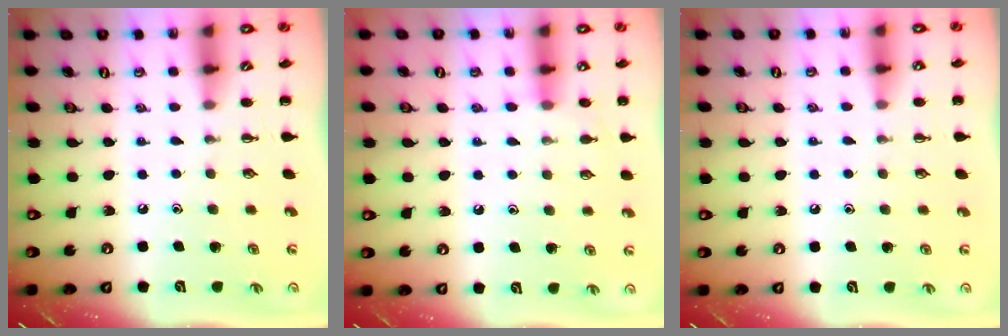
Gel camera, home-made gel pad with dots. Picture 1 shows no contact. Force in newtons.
{"total": 7.0, "press": 6.6, "slide": 2.2}
{"total": 4.0, "press": 3.8, "slide": 1.5}